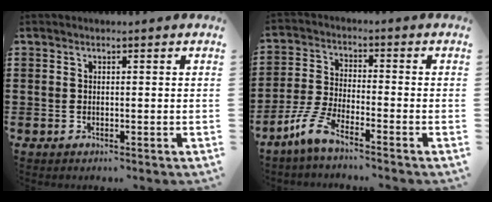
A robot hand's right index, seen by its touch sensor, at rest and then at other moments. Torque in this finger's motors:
{"motor_torque": [1.47, 0.67, 0.36, 0.09]}